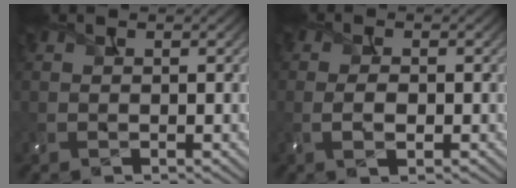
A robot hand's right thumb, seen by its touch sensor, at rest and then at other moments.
{"total": 2.5, "force": [-0.7, 0.7, 2.3], "torque": [-0.051, -0.004, -0.013]}